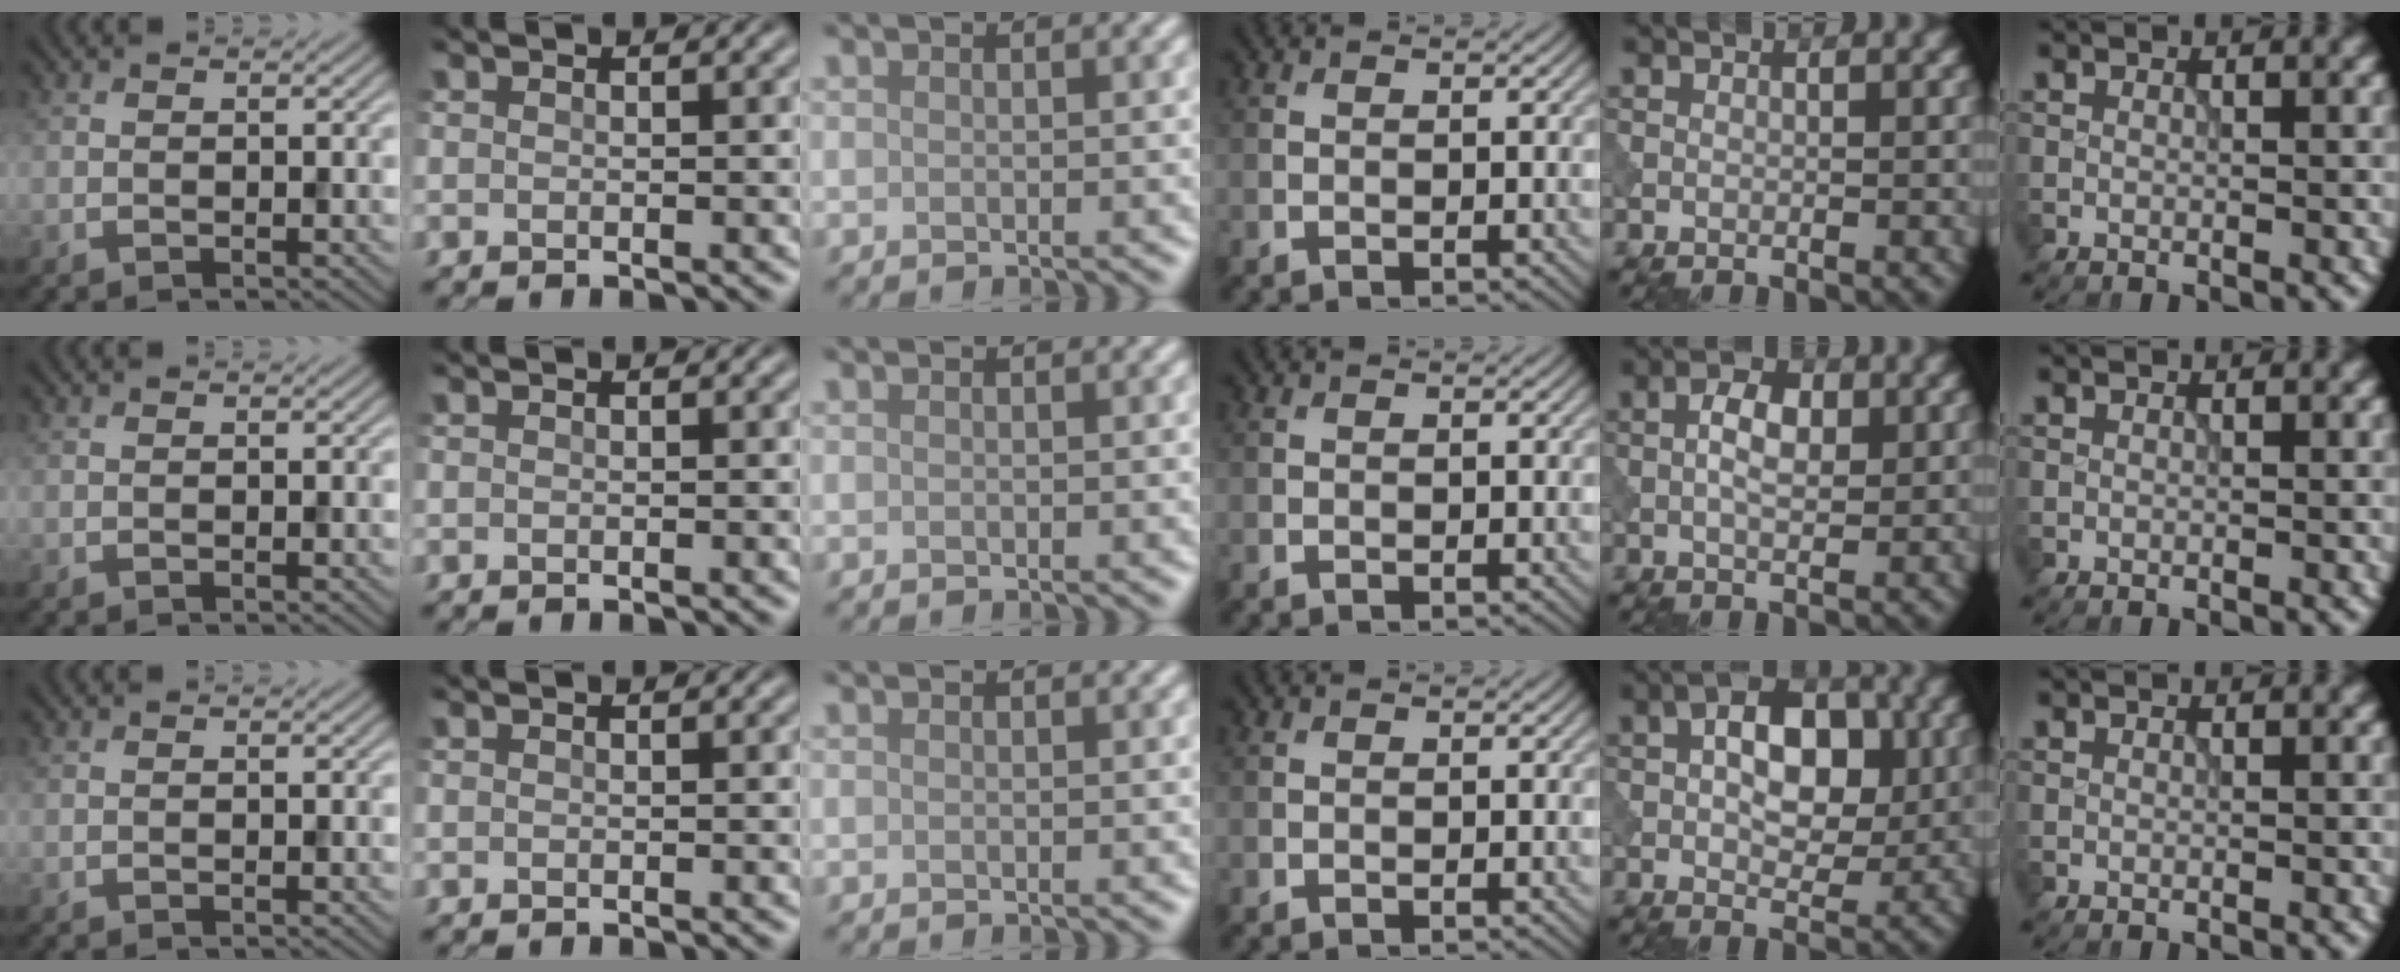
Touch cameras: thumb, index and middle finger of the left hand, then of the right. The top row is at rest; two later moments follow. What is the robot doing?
{"motion": "press", "object": "tv remote"}